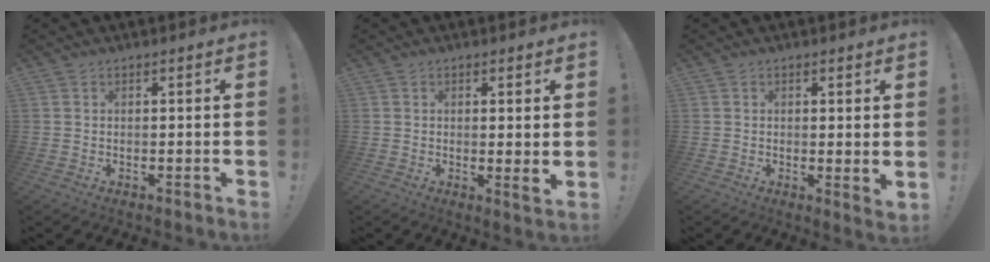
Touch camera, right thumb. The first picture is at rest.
{"total": 3.2, "force": [0.6, -0.3, 3.1], "torque": [-0.031, -0.020, 0.006]}
{"total": 2.7, "force": [0.9, 0.1, 2.6], "torque": [-0.022, -0.012, 0.014]}